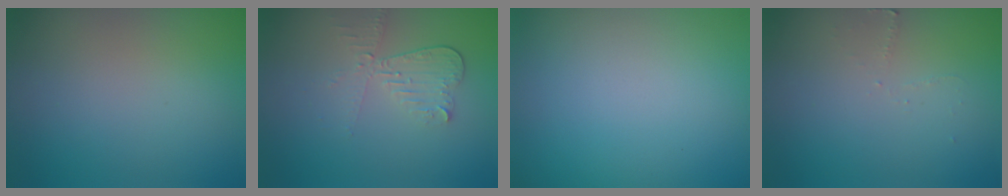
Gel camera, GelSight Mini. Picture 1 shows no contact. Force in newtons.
{"total": 3.0, "press": 2.6, "slide": 1.5}
{"total": 0.0}
{"total": 0.9, "press": 0.8, "slide": 0.3}